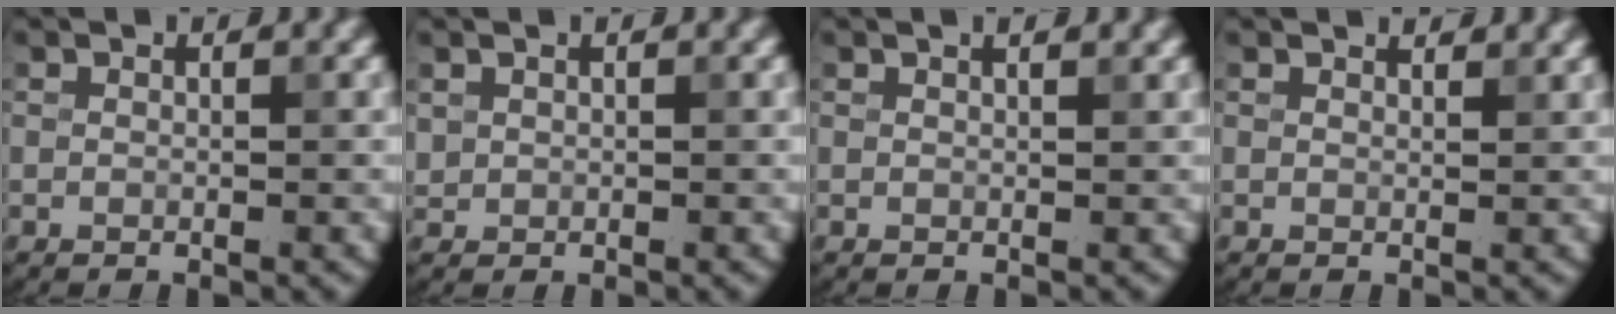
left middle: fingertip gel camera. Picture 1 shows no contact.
{"total": 0.6, "force": [0.2, 0.6, 0.0], "torque": [0.001, -0.001, 0.011]}
{"total": 0.9, "force": [0.7, 0.1, 0.5], "torque": [-0.008, 0.005, 0.018]}
{"total": 1.1, "force": [1.1, 0.3, 0.2], "torque": [-0.008, 0.000, 0.018]}